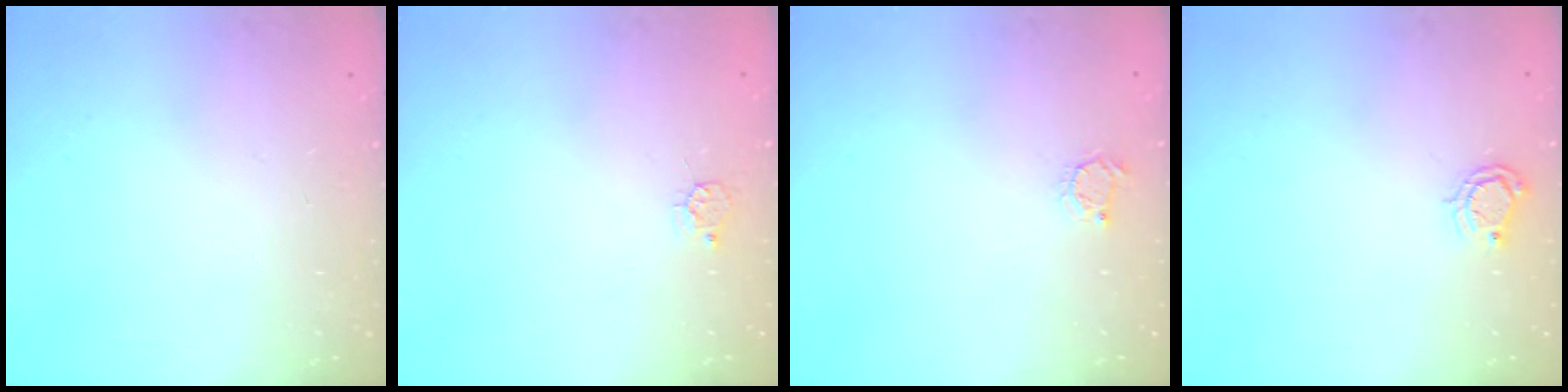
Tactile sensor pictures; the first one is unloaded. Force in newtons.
{"total": 3.7, "press": 3.7, "slide": 0.3}
{"total": 2.6, "press": 2.6, "slide": 0.4}
{"total": 4.5, "press": 4.4, "slide": 0.6}